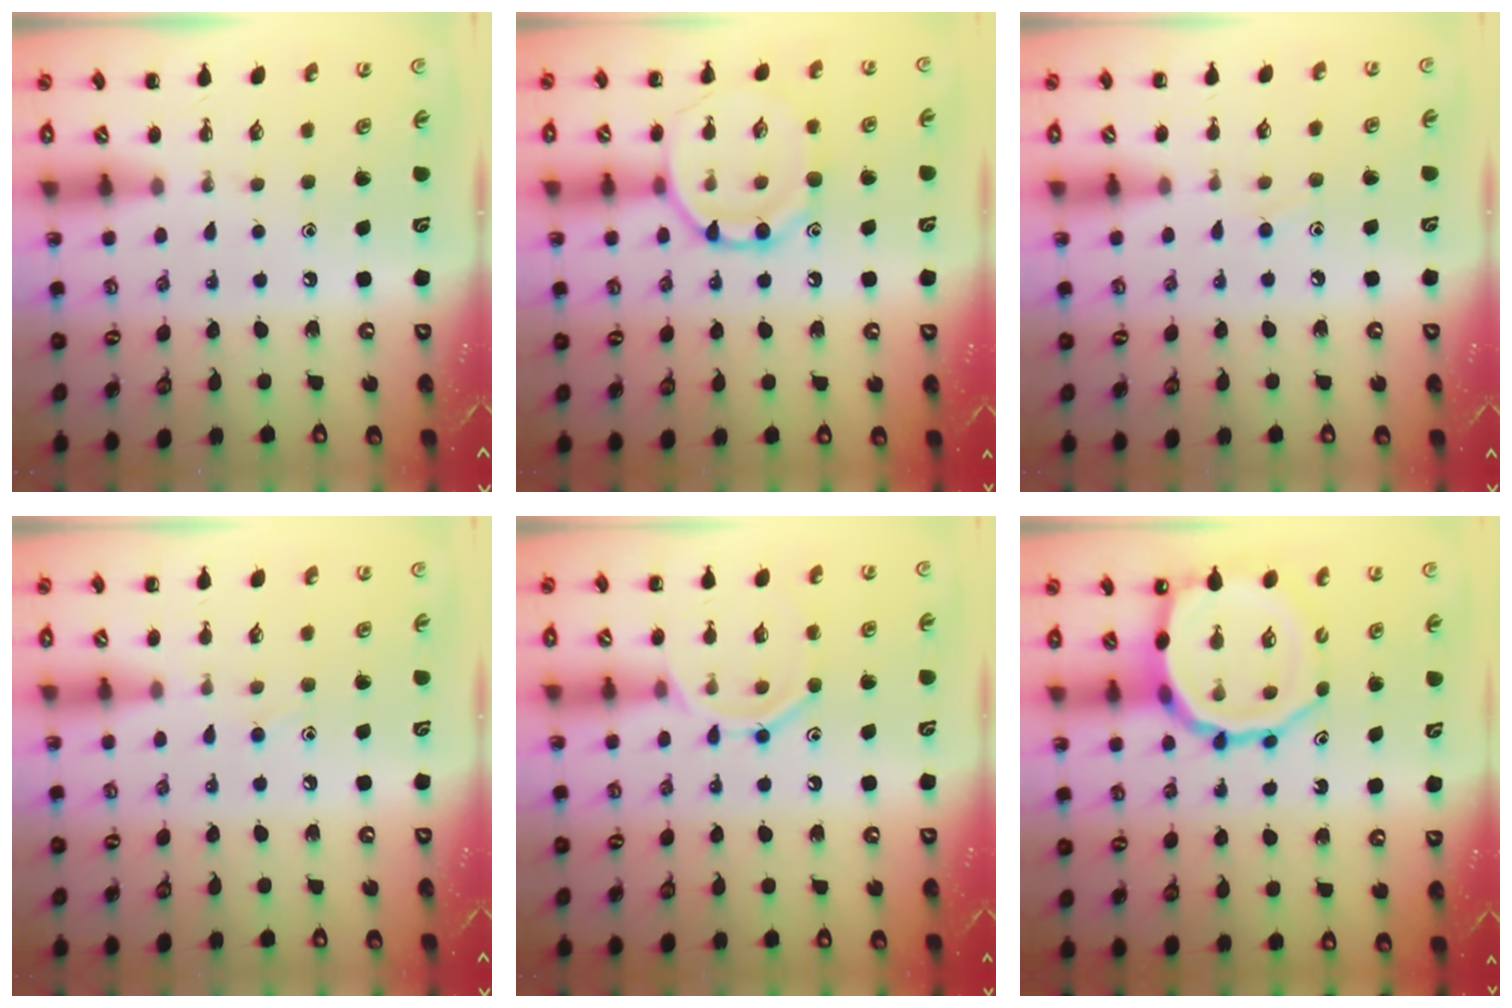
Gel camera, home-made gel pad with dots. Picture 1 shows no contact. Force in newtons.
{"total": 13.9, "press": 13.9, "slide": 0.7}
{"total": 5.9, "press": 5.4, "slide": 2.3}
{"total": 6.2, "press": 5.8, "slide": 2.4}
{"total": 10.5, "press": 10.4, "slide": 1.1}
{"total": 14.2, "press": 13.9, "slide": 2.9}